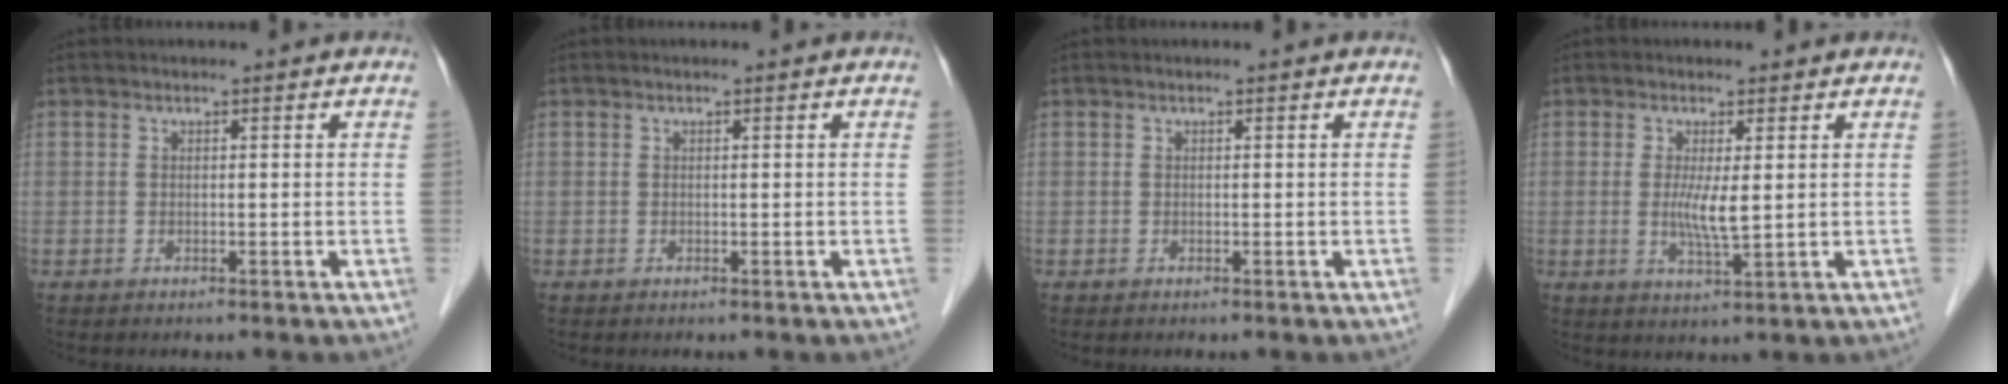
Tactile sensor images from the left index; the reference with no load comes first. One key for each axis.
{"total": 0.0}
{"total": 0.0}
{"total": 4.1, "fx": 0.4, "fy": 0.4, "fz": 4.1, "tx": -0.083, "ty": -0.009, "tz": 0.010}